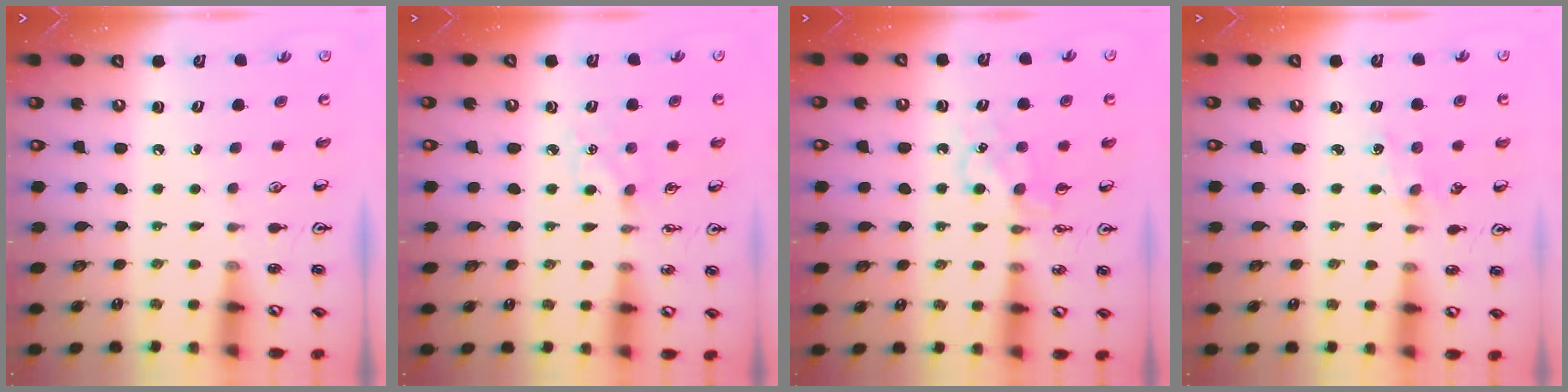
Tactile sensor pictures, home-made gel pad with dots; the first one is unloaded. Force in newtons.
{"total": 5.7, "press": 5.7, "slide": 0.8}
{"total": 6.8, "press": 6.8, "slide": 0.9}
{"total": 1.0, "press": 0.9, "slide": 0.4}